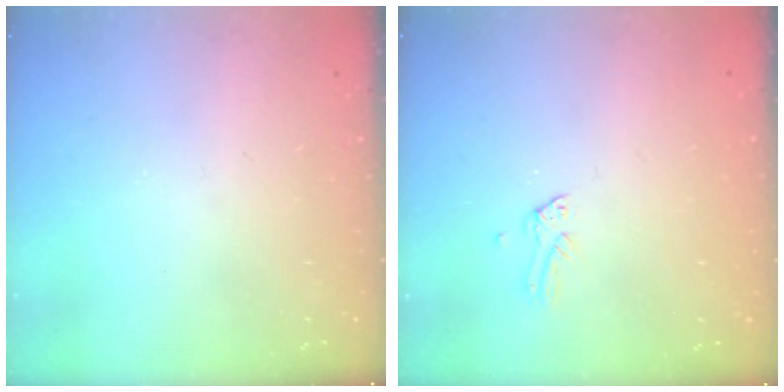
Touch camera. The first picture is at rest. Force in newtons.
{"total": 0.0}